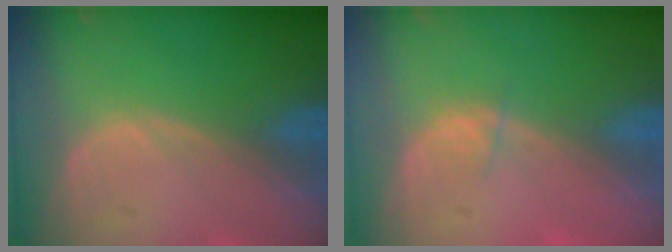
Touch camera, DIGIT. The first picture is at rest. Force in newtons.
{"total": 1.1, "press": 1.0, "slide": 0.4}